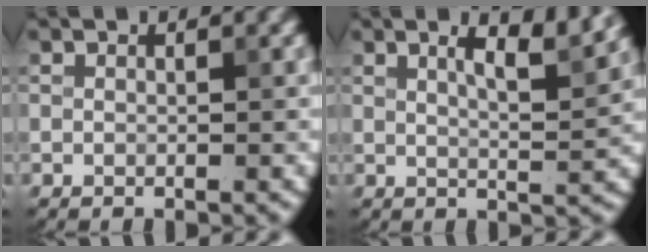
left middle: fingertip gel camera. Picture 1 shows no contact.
{"total": 4.8, "force": [2.5, 1.1, 3.9], "torque": [-0.051, 0.001, 0.036]}